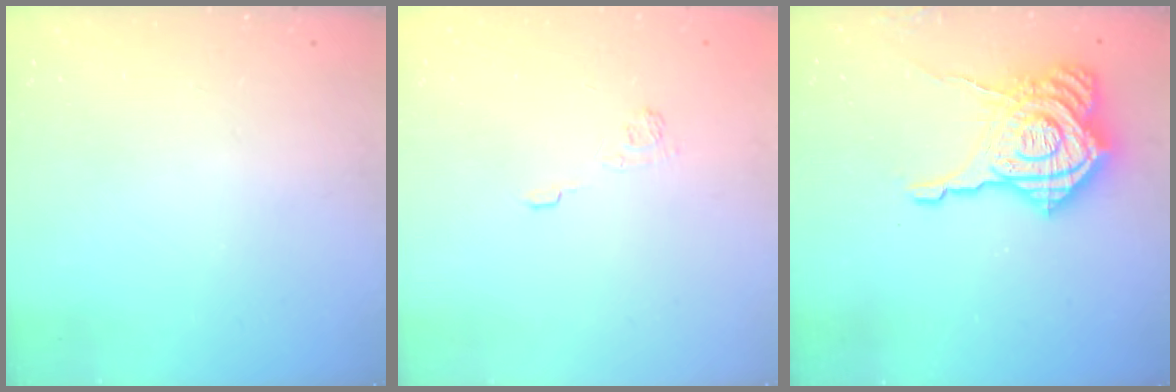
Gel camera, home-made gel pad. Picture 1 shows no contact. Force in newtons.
{"total": 2.3, "press": 1.8, "slide": 1.3}
{"total": 20.6, "press": 20.5, "slide": 1.6}